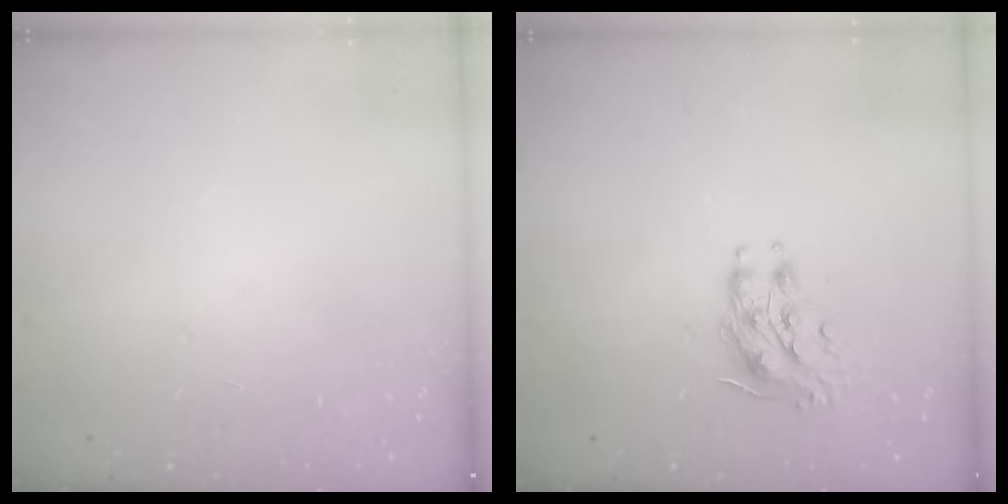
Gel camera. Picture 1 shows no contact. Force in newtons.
{"total": 8.7, "press": 8.7, "slide": 0.5}